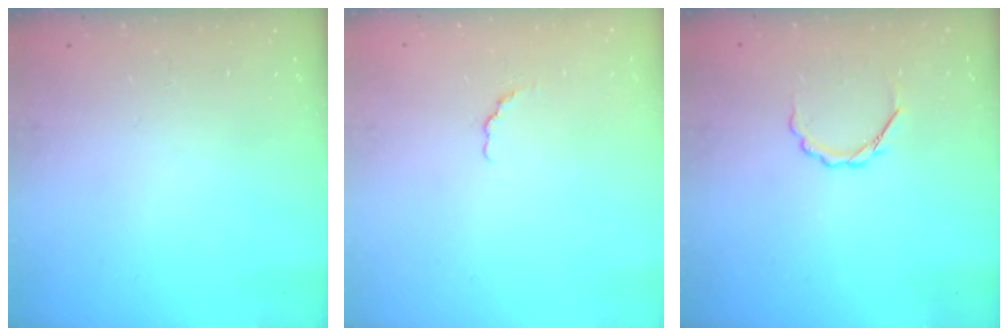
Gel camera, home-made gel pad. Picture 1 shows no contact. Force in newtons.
{"total": 1.5, "press": 1.3, "slide": 0.7}
{"total": 3.4, "press": 3.2, "slide": 1.0}